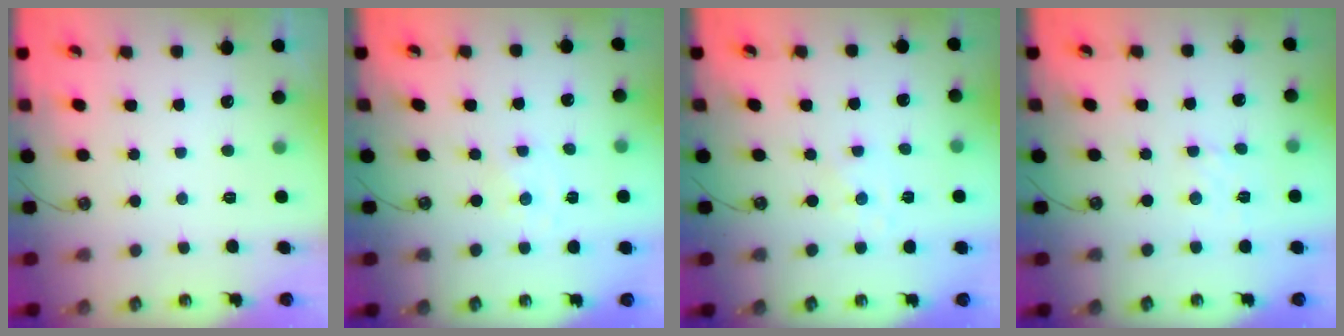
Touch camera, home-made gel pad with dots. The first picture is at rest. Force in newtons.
{"total": 0.0}
{"total": 1.1, "press": 1.1, "slide": 0.2}
{"total": 2.4, "press": 2.4, "slide": 0.2}